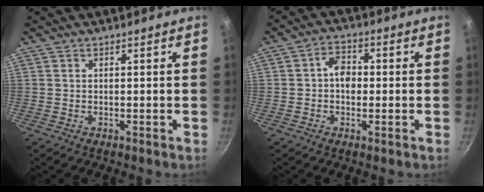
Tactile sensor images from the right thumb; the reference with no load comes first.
{"total": 5.0, "force": [-0.1, 3.7, 3.4], "torque": [-0.036, 0.011, -0.010]}